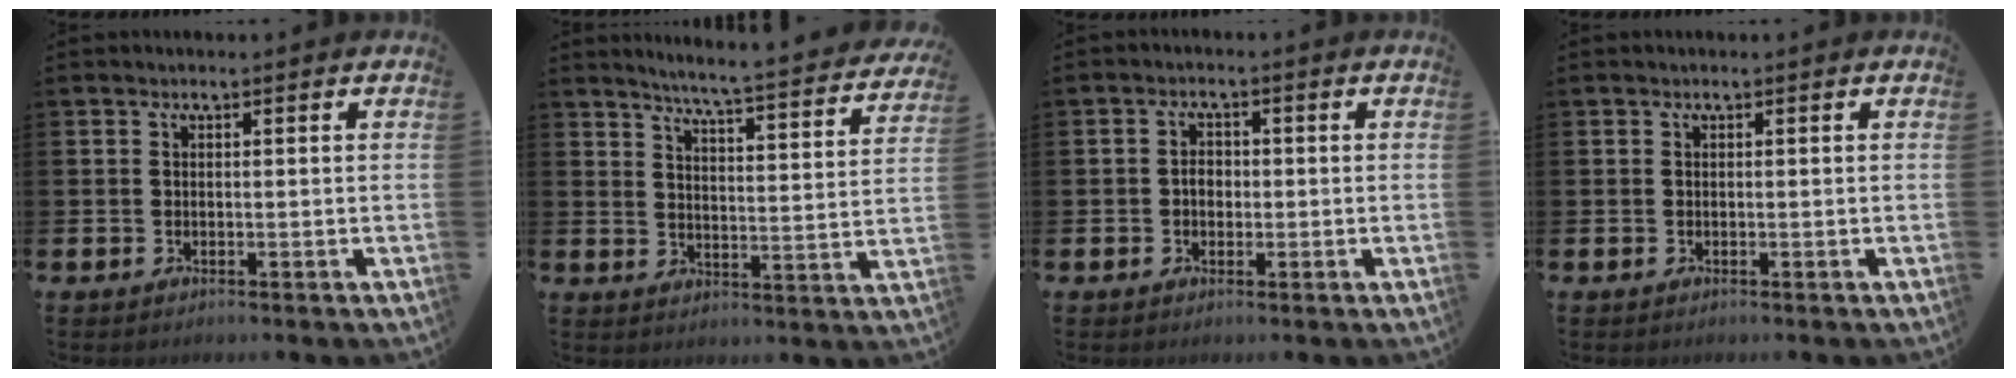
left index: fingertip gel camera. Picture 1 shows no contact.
{"total": 5.6, "force": [5.3, -0.5, 1.8], "torque": [-0.049, -0.050, 0.085]}
{"total": 2.2, "force": [-0.1, 1.6, 1.4], "torque": [-0.009, 0.000, -0.008]}
{"total": 0.0}